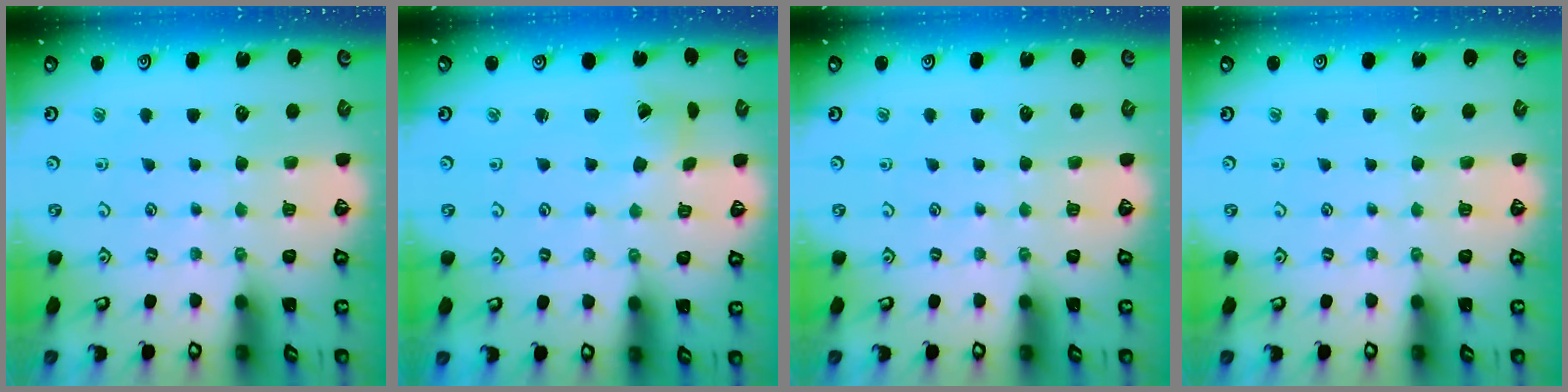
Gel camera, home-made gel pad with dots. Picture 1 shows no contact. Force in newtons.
{"total": 1.6, "press": 1.6, "slide": 0.1}
{"total": 0.0}
{"total": 0.0}